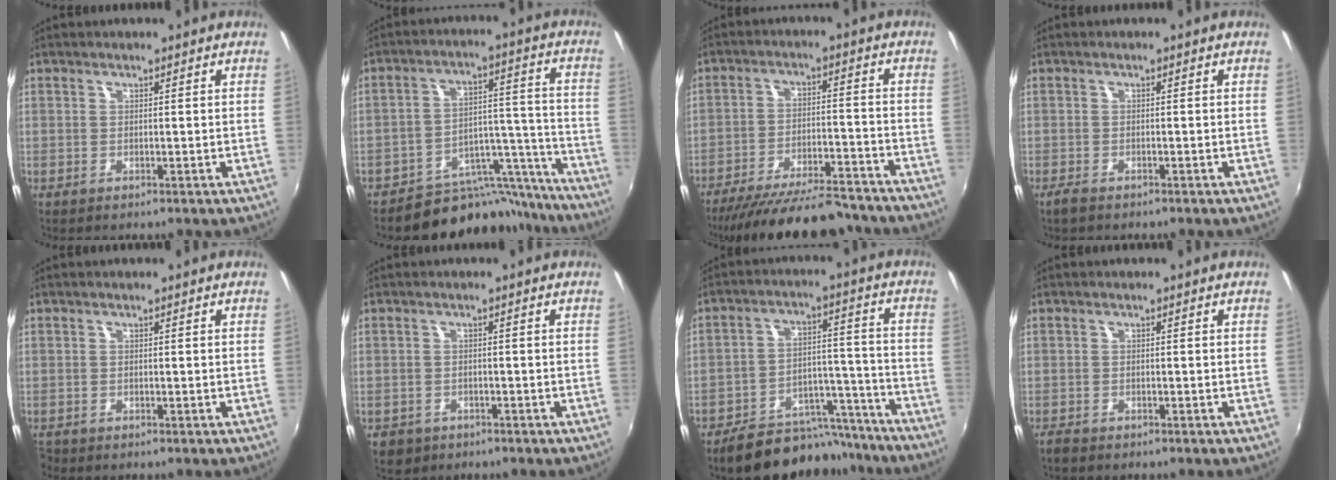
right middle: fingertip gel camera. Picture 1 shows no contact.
{"total": 15.5, "force": [-14.3, 5.6, 1.3], "torque": [-0.005, 0.065, -0.204]}
{"total": 20.7, "force": [-18.4, 4.1, 8.5], "torque": [-0.162, -0.020, -0.260]}
{"total": 1.9, "force": [-1.6, 0.6, 0.8], "torque": [-0.022, -0.005, -0.031]}
{"total": 1.2, "force": [-1.0, 0.6, 0.1], "torque": [-0.006, -0.002, -0.019]}
{"total": 3.7, "force": [-2.1, 2.8, 1.1], "torque": [-0.032, -0.006, -0.030]}
{"total": 16.7, "force": [-14.7, 6.1, 5.0], "torque": [-0.092, 0.033, -0.196]}
{"total": 1.7, "force": [-1.6, 0.6, 0.4], "torque": [-0.014, -0.006, -0.031]}